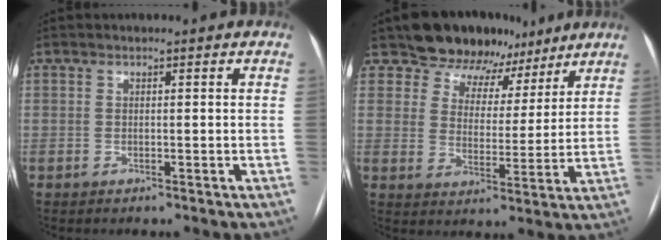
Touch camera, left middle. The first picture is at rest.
{"total": 11.1, "force": [8.8, 6.6, 1.6], "torque": [-0.010, 0.012, 0.121]}